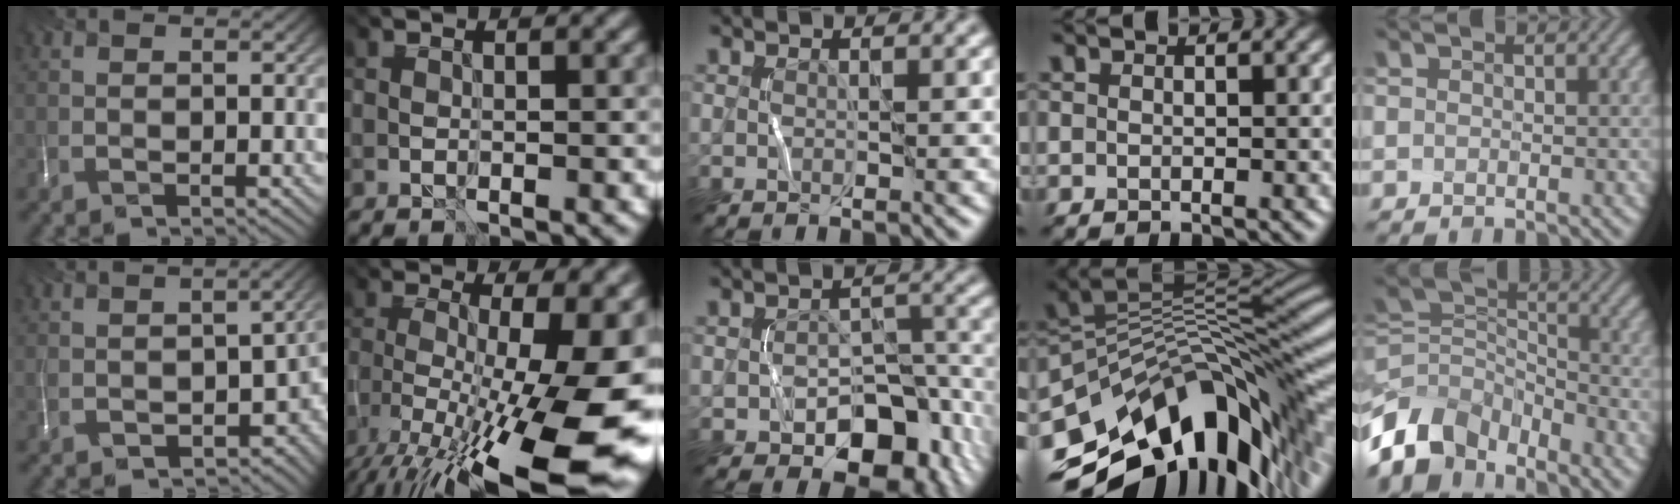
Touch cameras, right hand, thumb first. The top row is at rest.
{"thumb": {"total": 7.9, "force": [-3.6, 4.6, 5.4], "torque": [-0.079, -0.038, -0.048]}, "index": {"total": 18.3, "force": [-7.6, 6.7, 15.2], "torque": [-0.245, -0.019, -0.098]}, "middle": {"total": 8.5, "force": [-4.0, 5.4, 5.3], "torque": [-0.060, 0.002, -0.055]}, "ring": {"total": 13.6, "force": [-4.8, 6.9, 10.7], "torque": [-0.172, 0.009, -0.084]}, "little": {"total": 8.9, "force": [-5.7, 5.3, 4.2], "torque": [-0.079, 0.002, -0.117]}}